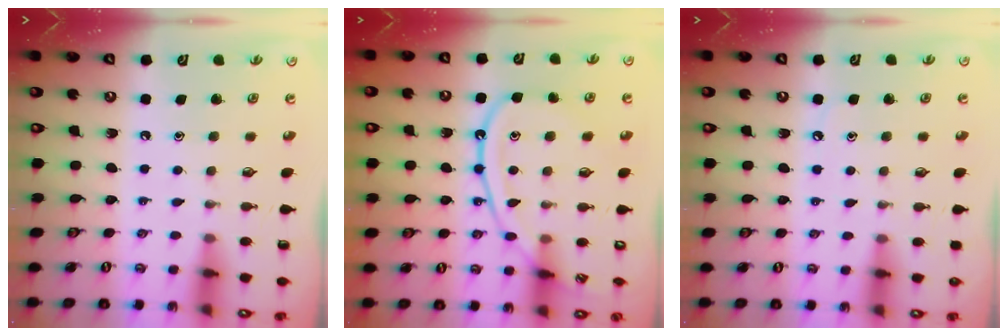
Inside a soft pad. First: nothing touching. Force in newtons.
{"total": 12.7, "press": 12.6, "slide": 1.4}
{"total": 3.7, "press": 3.7, "slide": 0.4}